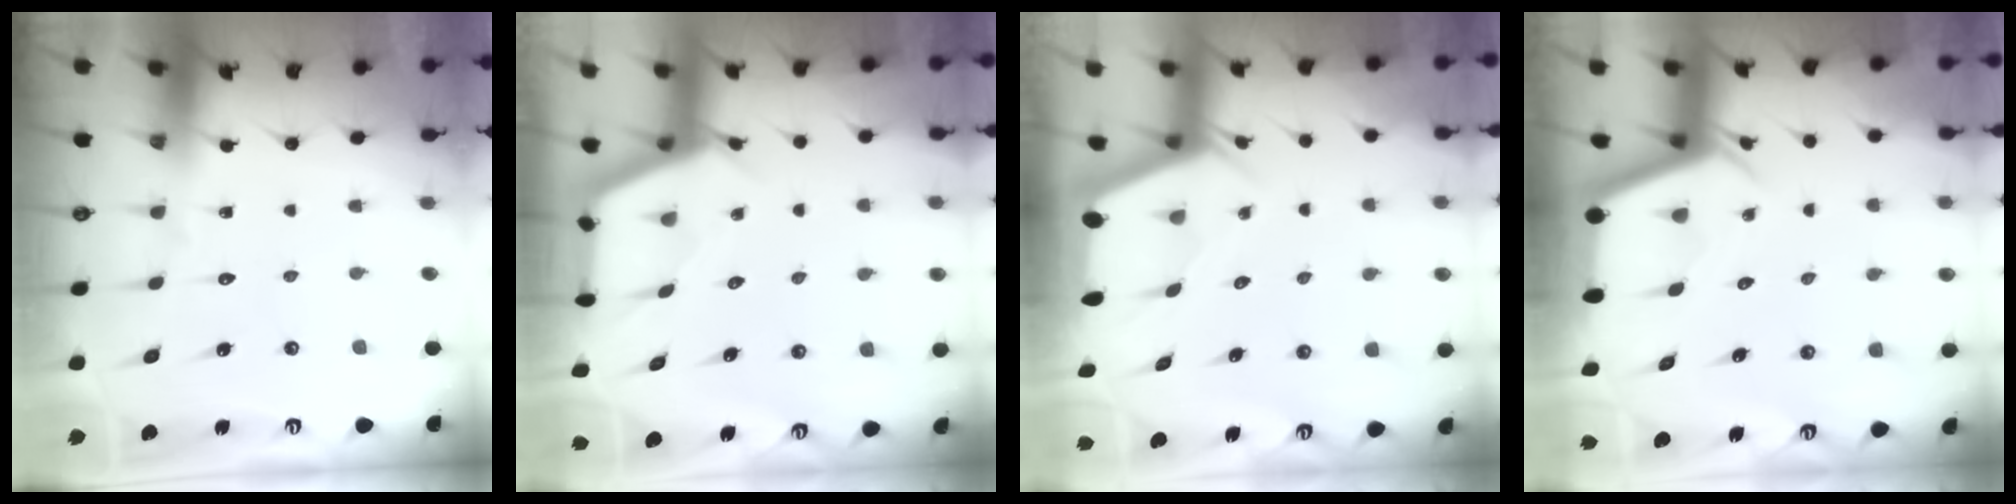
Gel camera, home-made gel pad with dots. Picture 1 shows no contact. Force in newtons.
{"total": 3.0, "press": 3.0, "slide": 0.4}
{"total": 2.9, "press": 2.9, "slide": 0.2}
{"total": 2.8, "press": 2.8, "slide": 0.2}